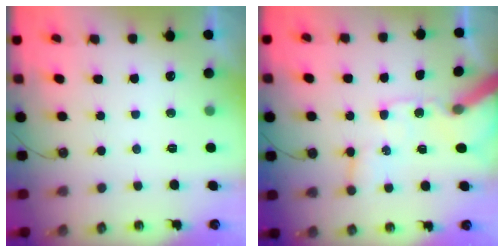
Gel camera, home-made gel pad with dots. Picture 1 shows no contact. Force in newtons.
{"total": 12.7, "press": 12.6, "slide": 1.6}